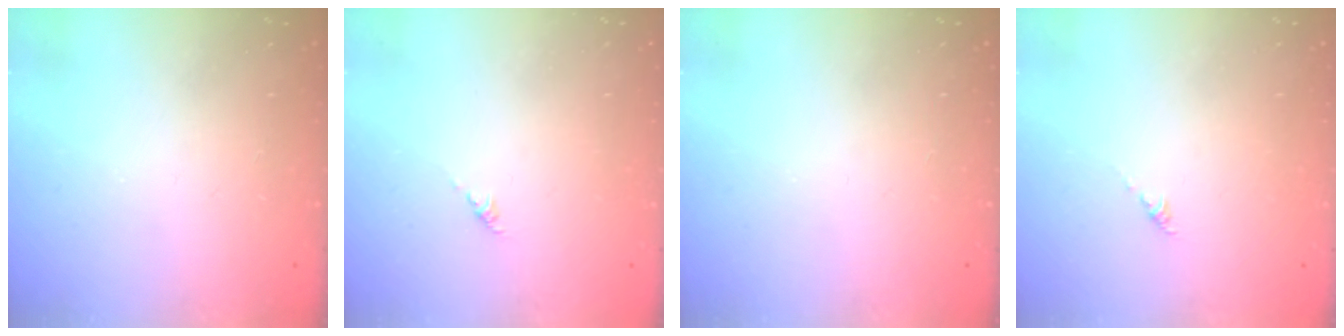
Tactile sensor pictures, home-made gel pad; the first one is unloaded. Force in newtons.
{"total": 0.6, "press": 0.4, "slide": 0.4}
{"total": 0.0}
{"total": 0.0}